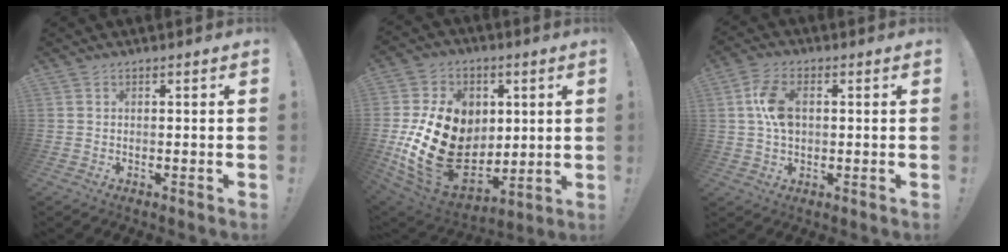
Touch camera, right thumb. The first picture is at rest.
{"total": 26.4, "force": [0.1, 19.6, 17.6], "torque": [-0.345, -0.006, 0.038]}
{"total": 9.4, "force": [1.4, 5.8, 7.3], "torque": [-0.139, 0.003, 0.024]}